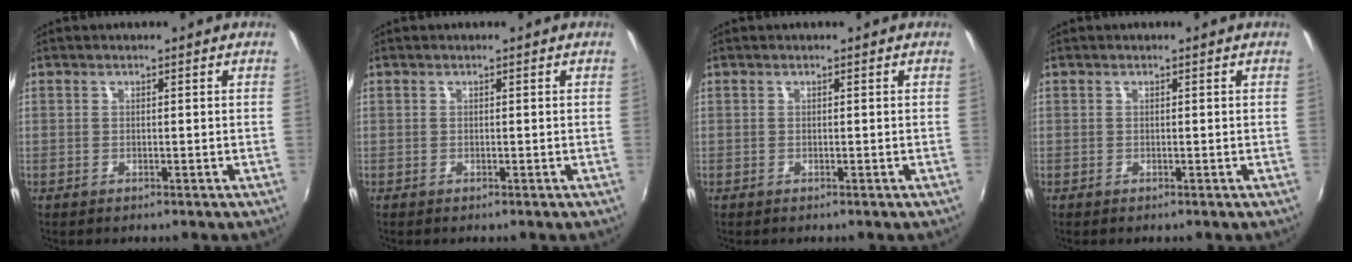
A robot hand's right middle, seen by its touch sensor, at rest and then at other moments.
{"total": 0.0}
{"total": 0.0}
{"total": 0.0}